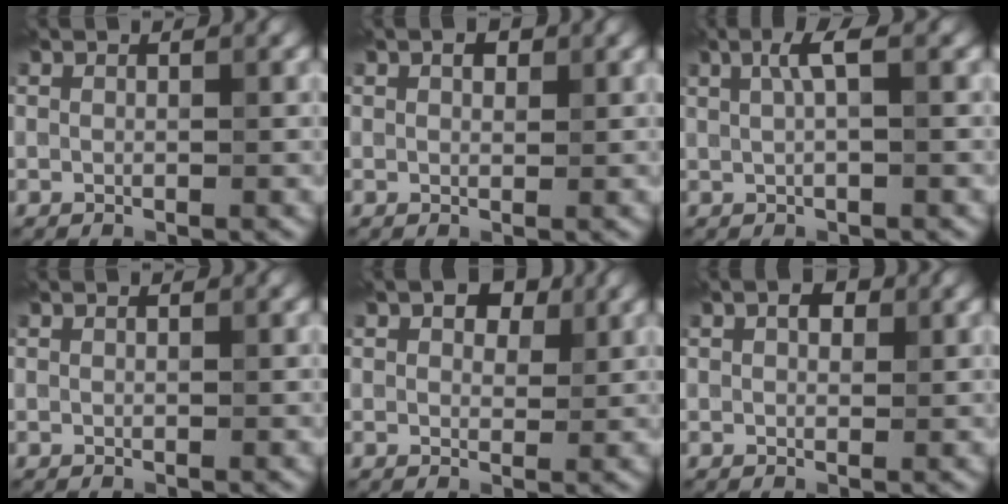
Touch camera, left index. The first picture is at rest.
{"total": 1.2, "force": [0.6, 0.7, 0.7], "torque": [-0.012, 0.003, 0.010]}
{"total": 2.4, "force": [0.7, 0.4, 2.2], "torque": [-0.039, 0.007, 0.011]}
{"total": 0.0}
{"total": 3.5, "force": [1.8, 2.0, 2.2], "torque": [-0.026, 0.000, 0.023]}
{"total": 1.5, "force": [0.6, 1.0, 1.0], "torque": [-0.014, 0.004, 0.007]}